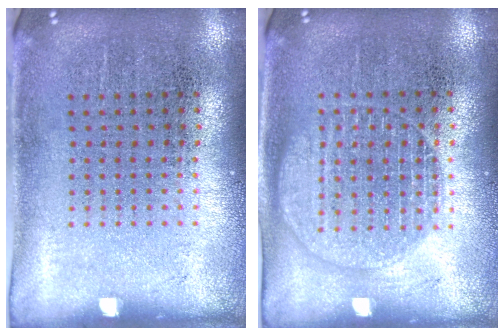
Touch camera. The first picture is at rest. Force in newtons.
{"total": 1.4, "press": 1.4, "slide": 0.2}